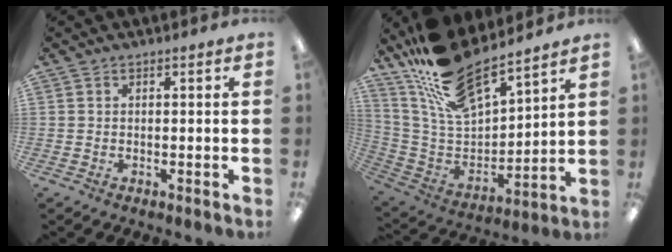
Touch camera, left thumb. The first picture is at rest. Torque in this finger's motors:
{"motor_torque": [1.26, -0.38, 1.37, -1.40, 0.44]}